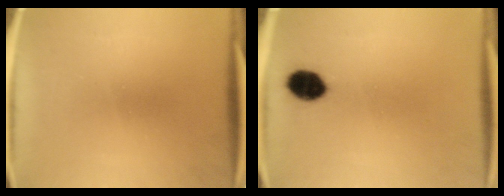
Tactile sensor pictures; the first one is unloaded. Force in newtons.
{"total": 6.5}